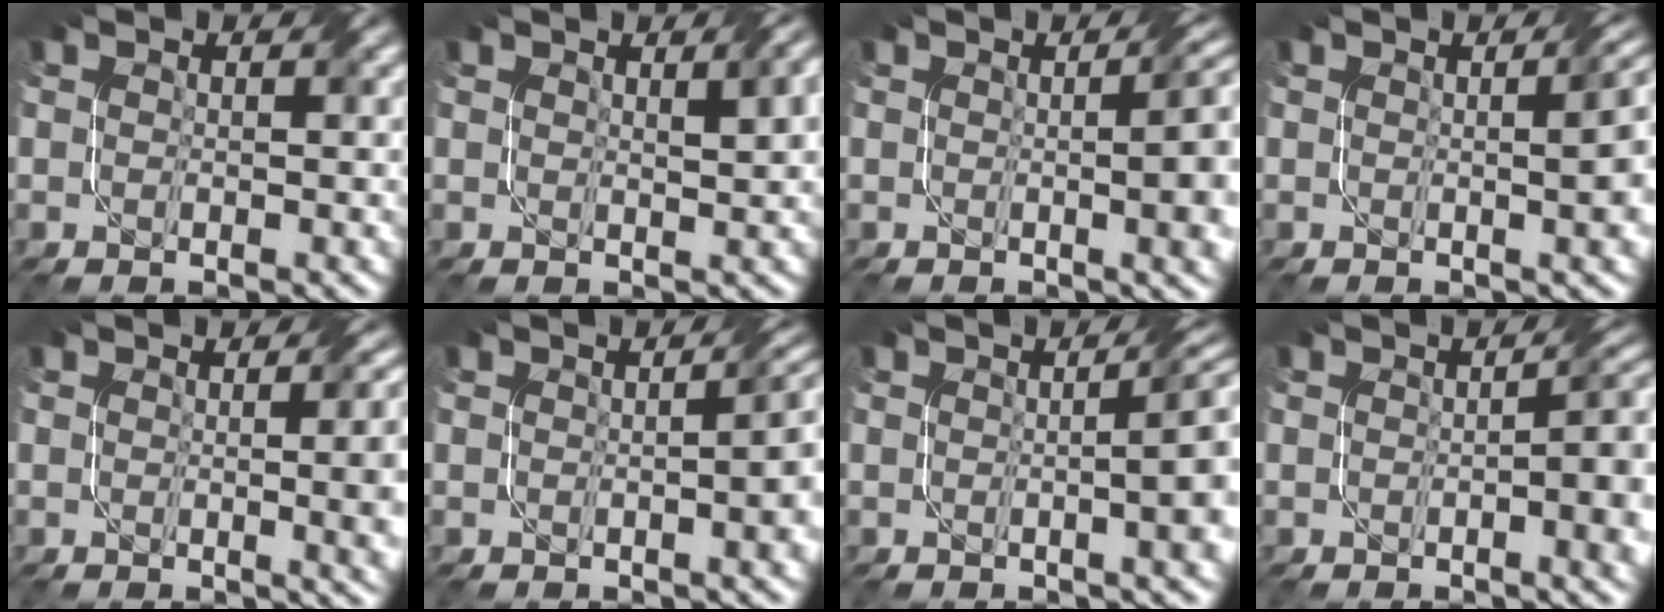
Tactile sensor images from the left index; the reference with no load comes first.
{"total": 3.3, "force": [1.6, 1.0, 2.7], "torque": [-0.026, 0.007, 0.025]}
{"total": 9.8, "force": [0.4, 4.2, 8.9], "torque": [-0.047, 0.019, -0.002]}
{"total": 7.6, "force": [0.4, 3.2, 6.9], "torque": [-0.030, 0.023, 0.000]}
{"total": 7.3, "force": [0.3, 3.0, 6.6], "torque": [-0.033, 0.008, 0.007]}
{"total": 6.1, "force": [-0.2, 2.3, 5.6], "torque": [-0.030, 0.015, -0.003]}
{"total": 8.3, "force": [0.4, 3.0, 7.7], "torque": [-0.044, 0.026, -0.008]}
{"total": 7.2, "force": [-0.4, 2.4, 6.8], "torque": [-0.055, 0.008, -0.004]}